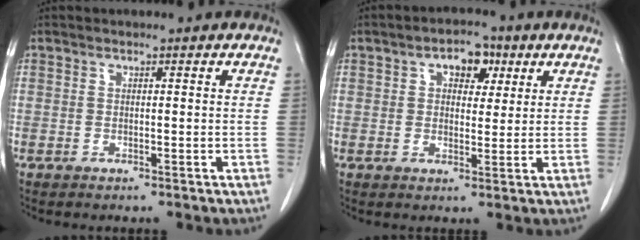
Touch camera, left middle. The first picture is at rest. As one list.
[{"total": 5.2, "force": [2.2, 3.1, 3.5], "torque": [-0.048, 0.017, 0.032]}]